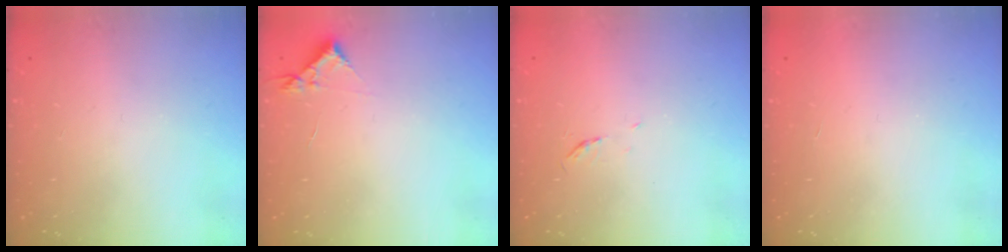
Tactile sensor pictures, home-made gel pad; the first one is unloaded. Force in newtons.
{"total": 4.1, "press": 4.1, "slide": 0.5}
{"total": 3.5, "press": 3.4, "slide": 0.5}
{"total": 1.7, "press": 1.7, "slide": 0.1}